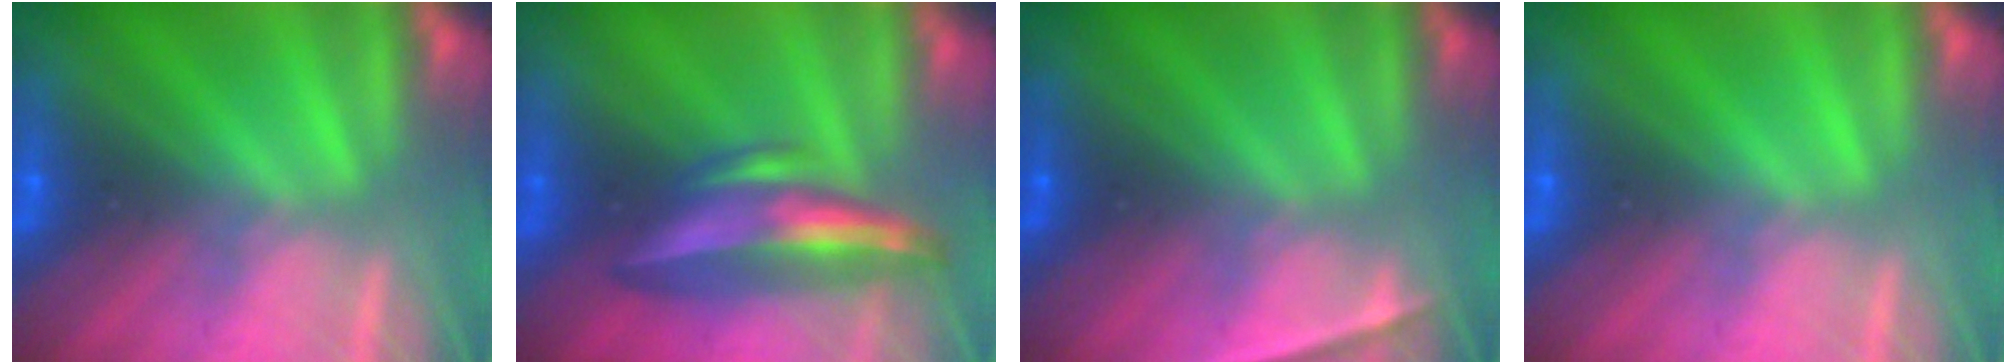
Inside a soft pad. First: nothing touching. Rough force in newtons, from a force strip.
{"total": 7.5}
{"total": 2.2}
{"total": 0.0}